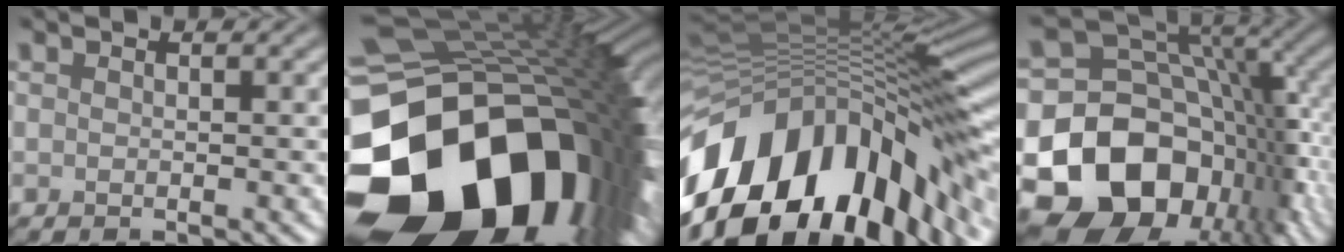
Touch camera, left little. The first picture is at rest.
{"total": 20.8, "force": [-7.6, 14.1, 13.3], "torque": [-0.280, -0.048, -0.103]}
{"total": 16.9, "force": [-5.8, 9.6, 12.7], "torque": [-0.223, 0.001, -0.109]}
{"total": 15.9, "force": [-4.9, 11.9, 9.3], "torque": [-0.152, -0.024, -0.080]}